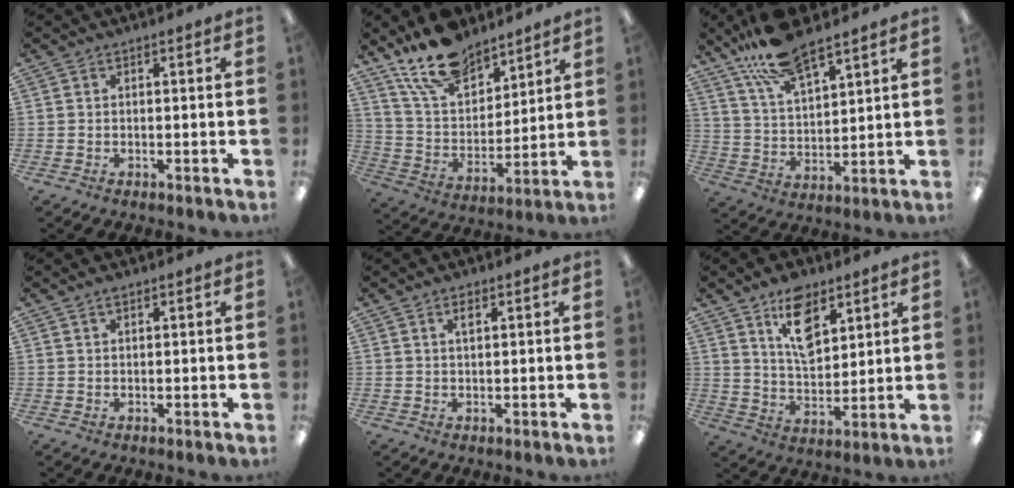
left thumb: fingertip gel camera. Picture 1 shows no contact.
{"total": 16.1, "force": [12.7, 7.4, 6.6], "torque": [-0.125, -0.072, 0.235]}
{"total": 14.4, "force": [11.1, 4.5, 8.0], "torque": [-0.165, -0.044, 0.201]}
{"total": 1.6, "force": [1.2, 0.6, 0.9], "torque": [-0.019, 0.001, 0.023]}
{"total": 2.6, "force": [1.5, 1.1, 1.7], "torque": [-0.023, -0.004, 0.024]}
{"total": 12.4, "force": [7.5, 6.8, 7.3], "torque": [-0.113, -0.028, 0.133]}